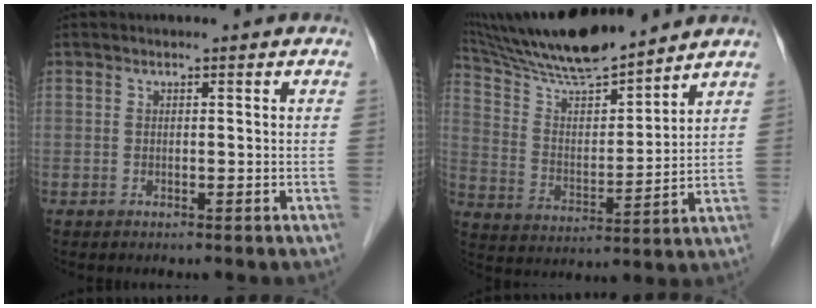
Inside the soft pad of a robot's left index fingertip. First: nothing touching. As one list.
[{"total": 14.9, "force": [13.6, 1.1, 6.1], "torque": [-0.115, 0.005, 0.249]}]